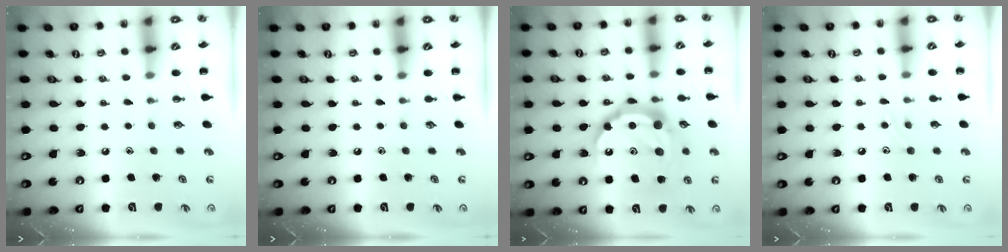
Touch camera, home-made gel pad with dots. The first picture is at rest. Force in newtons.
{"total": 0.0}
{"total": 15.8, "press": 15.8, "slide": 1.1}
{"total": 7.3, "press": 7.0, "slide": 1.9}